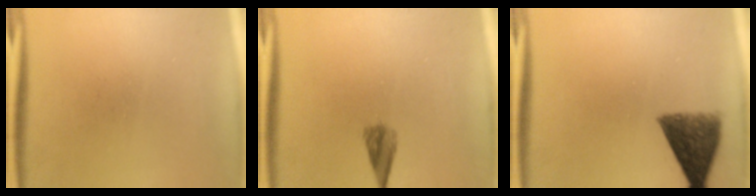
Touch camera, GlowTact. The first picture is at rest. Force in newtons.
{"total": 2.5}
{"total": 8.2}